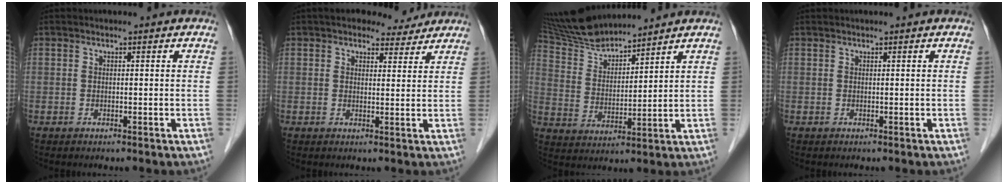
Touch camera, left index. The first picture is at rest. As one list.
[{"total": 4.7, "force": [4.1, 1.9, 1.2], "torque": [-0.010, 0.008, 0.052]}, {"total": 10.5, "force": [10.0, 0.9, 2.8], "torque": [-0.070, 0.014, 0.203]}, {"total": 0.0}]